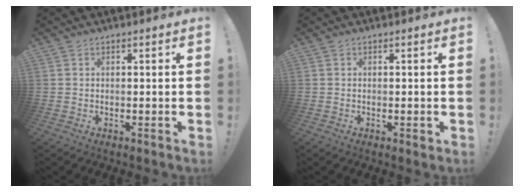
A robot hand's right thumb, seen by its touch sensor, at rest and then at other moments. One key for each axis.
{"total": 0.9, "fx": -0.3, "fy": 0.2, "fz": 0.9, "tx": -0.005, "ty": -0.004, "tz": -0.006}